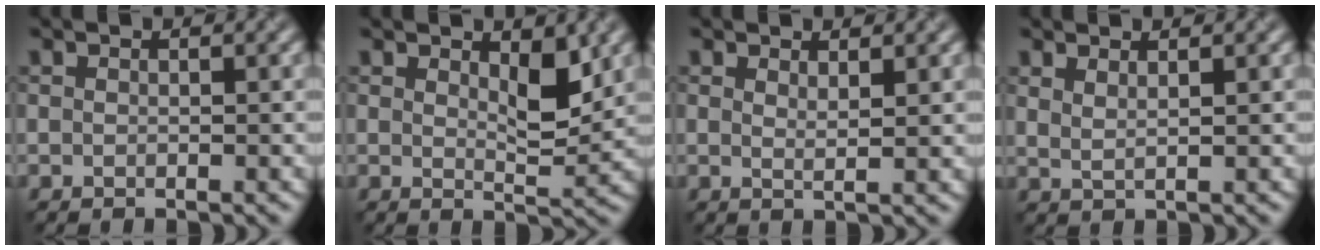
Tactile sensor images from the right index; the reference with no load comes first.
{"total": 2.6, "force": [1.4, 0.6, 2.1], "torque": [-0.030, -0.005, 0.026]}
{"total": 1.2, "force": [0.9, 0.2, 0.6], "torque": [-0.004, 0.002, 0.019]}
{"total": 1.3, "force": [1.1, 0.3, 0.6], "torque": [-0.007, 0.002, 0.019]}